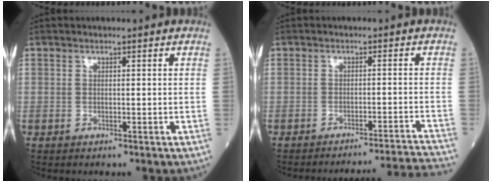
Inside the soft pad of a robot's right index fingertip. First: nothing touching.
{"total": 13.3, "force": [-12.7, -3.7, 1.2], "torque": [0.011, -0.020, -0.156]}